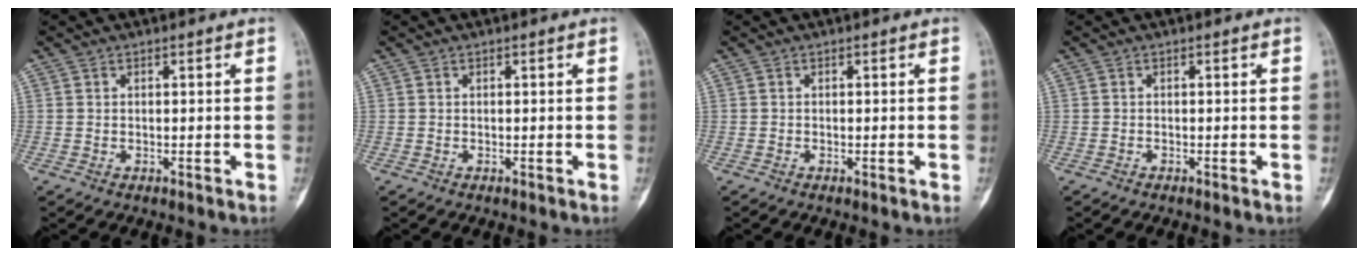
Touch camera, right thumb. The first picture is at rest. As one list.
[{"total": 0.0}, {"total": 0.6, "force": [-0.2, 0.2, 0.5], "torque": [-0.008, -0.001, -0.001]}, {"total": 0.0}]